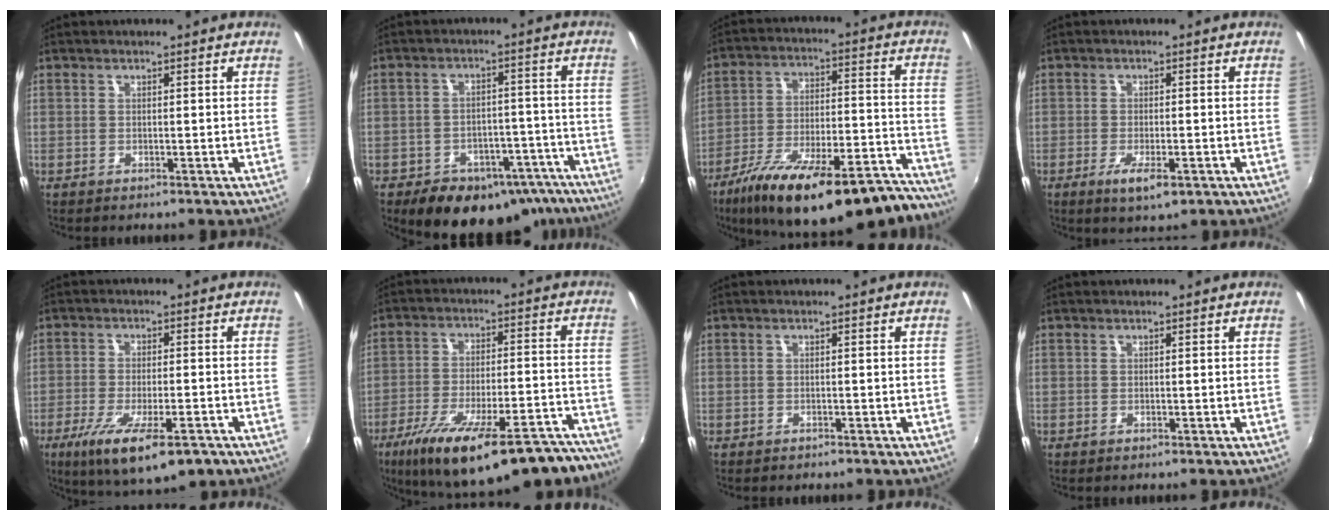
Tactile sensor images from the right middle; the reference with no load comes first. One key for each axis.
{"total": 17.7, "fx": -12.9, "fy": 9.9, "fz": 6.9, "tx": -0.126, "ty": 0.036, "tz": -0.139}
{"total": 29.1, "fx": -23.2, "fy": 8.2, "fz": 15.4, "tx": -0.242, "ty": -0.015, "tz": -0.323}
{"total": 4.8, "fx": -2.2, "fy": 1.3, "fz": 4.0, "tx": -0.083, "ty": -0.013, "tz": -0.037}
{"total": 14.1, "fx": -8.2, "fy": 3.7, "fz": 10.9, "tx": -0.208, "ty": -0.051, "tz": -0.128}
{"total": 27.1, "fx": -21.0, "fy": 7.6, "fz": 15.5, "tx": -0.246, "ty": -0.026, "tz": -0.285}
{"total": 0.6, "fx": -0.6, "fy": 0.2, "fz": 0.1, "tx": -0.006, "ty": 0.001, "tz": -0.007}
{"total": 0.0}